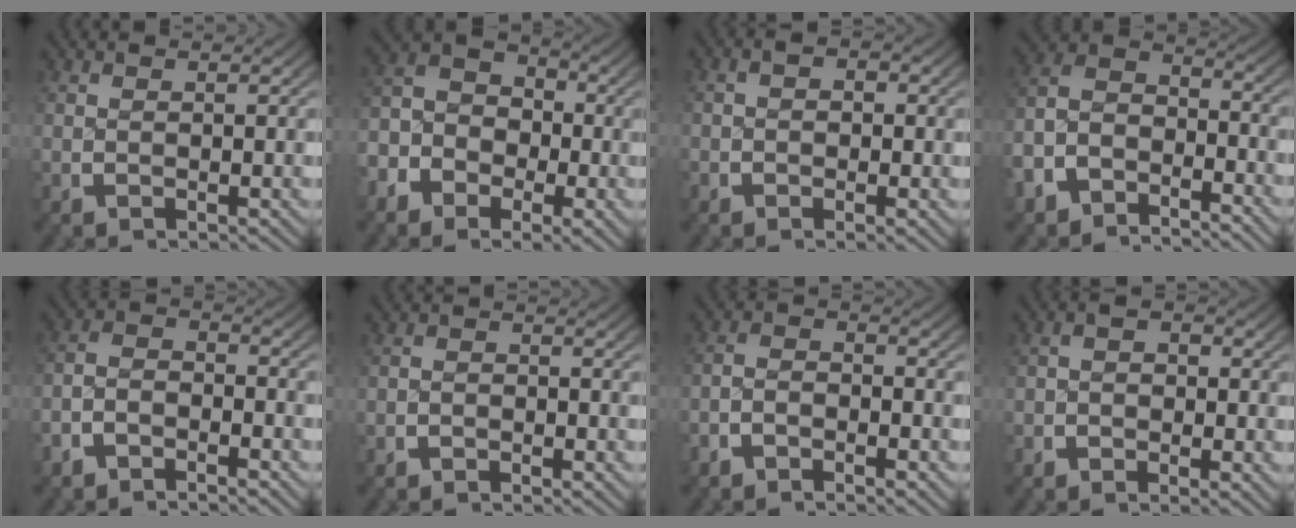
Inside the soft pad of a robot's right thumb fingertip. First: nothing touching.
{"total": 9.6, "force": [0.0, 7.8, 5.7], "torque": [-0.101, 0.003, -0.019]}
{"total": 1.6, "force": [-0.3, 1.1, 1.2], "torque": [-0.019, -0.001, -0.009]}
{"total": 8.7, "force": [-3.2, 6.7, 4.6], "torque": [-0.103, -0.015, -0.064]}
{"total": 3.7, "force": [-2.4, 2.2, 1.7], "torque": [-0.035, -0.004, -0.047]}
{"total": 1.3, "force": [-1.2, 0.4, 0.1], "torque": [0.004, 0.002, -0.026]}
{"total": 2.4, "force": [-1.9, 1.1, 0.8], "torque": [-0.010, 0.000, -0.042]}
{"total": 2.0, "force": [-1.0, 1.2, 1.2], "torque": [-0.013, 0.000, -0.023]}